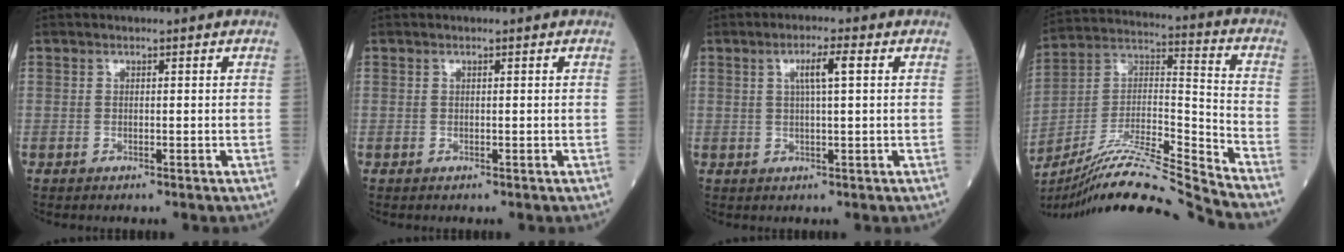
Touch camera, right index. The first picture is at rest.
{"total": 0.0}
{"total": 3.8, "force": [1.1, 0.0, 3.7], "torque": [-0.066, 0.004, 0.018]}
{"total": 19.2, "force": [-17.4, -2.0, 7.9], "torque": [-0.159, 0.016, -0.310]}